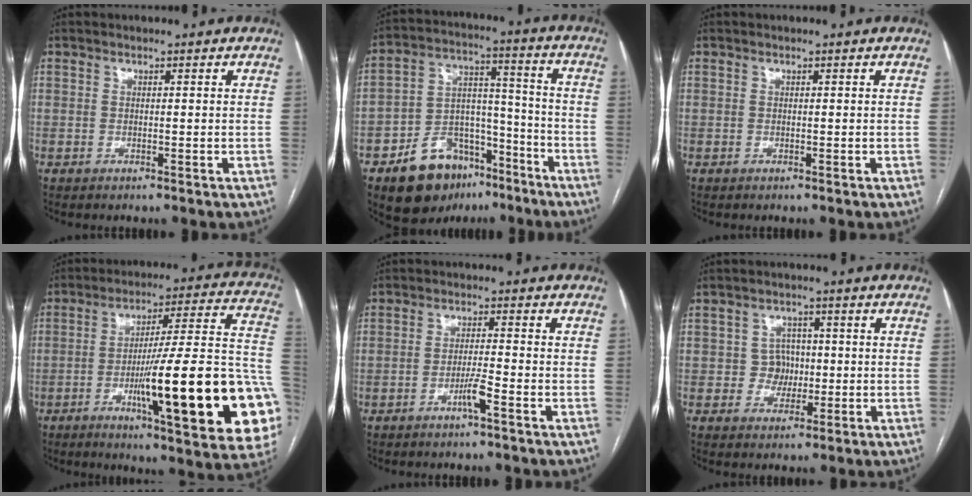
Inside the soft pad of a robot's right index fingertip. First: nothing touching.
{"total": 14.5, "force": [-9.1, 8.9, 6.9], "torque": [-0.113, 0.041, -0.142]}
{"total": 0.0}
{"total": 27.6, "force": [-7.0, 2.1, 26.6], "torque": [-0.285, -0.002, -0.104]}
{"total": 3.1, "force": [-1.8, -0.3, 2.5], "torque": [-0.049, -0.003, -0.034]}
{"total": 3.5, "force": [-0.2, 3.4, 0.8], "torque": [-0.001, 0.013, 0.000]}